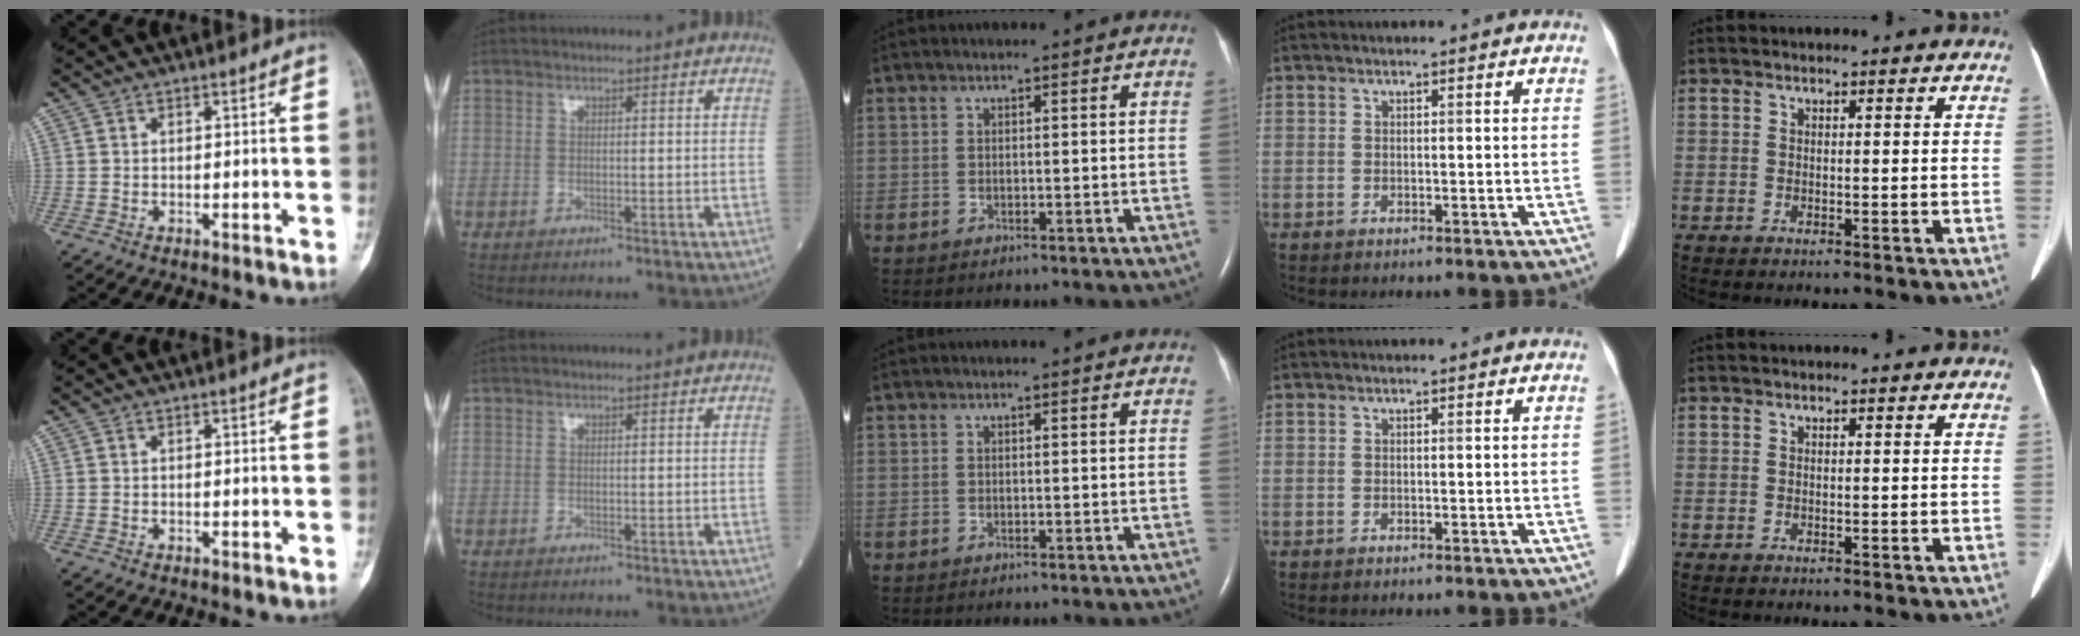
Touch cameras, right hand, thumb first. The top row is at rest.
{}